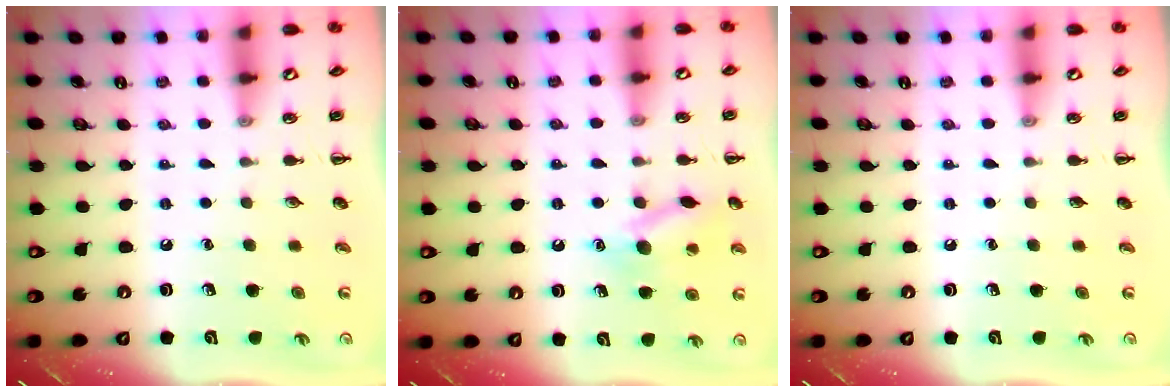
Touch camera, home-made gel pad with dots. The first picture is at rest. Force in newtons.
{"total": 12.0, "press": 11.9, "slide": 1.8}
{"total": 0.0}